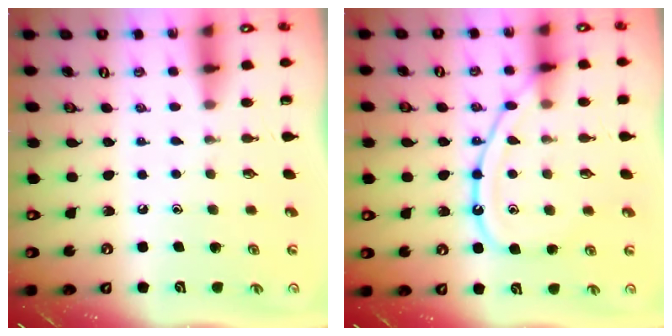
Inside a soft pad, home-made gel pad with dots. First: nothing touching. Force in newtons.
{"total": 13.3, "press": 13.3, "slide": 1.2}